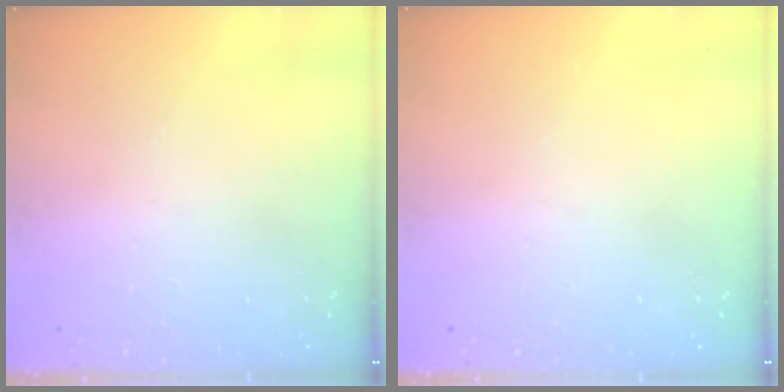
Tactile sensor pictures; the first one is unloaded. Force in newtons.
{"total": 0.0}